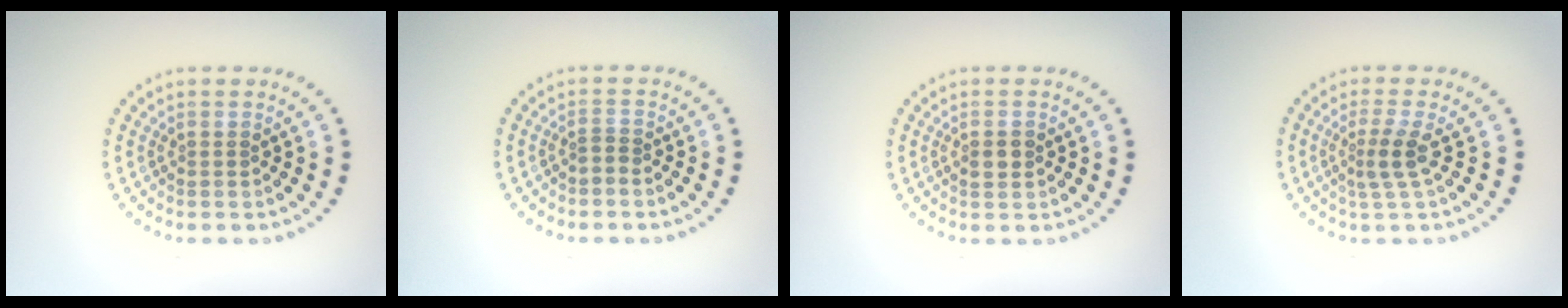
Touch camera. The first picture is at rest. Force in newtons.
{"total": 0.7, "press": 0.4, "slide": 0.5}
{"total": 1.2, "press": 1.1, "slide": 0.1}
{"total": 2.3, "press": 1.7, "slide": 1.6}